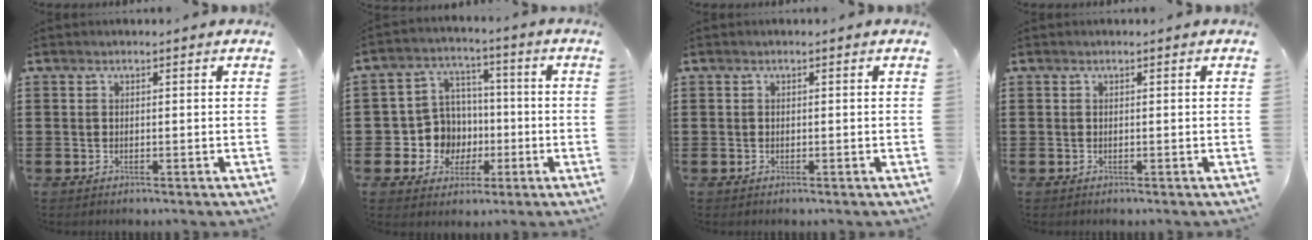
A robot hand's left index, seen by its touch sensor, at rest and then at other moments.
{"total": 8.7, "force": [-1.0, 8.3, 2.4], "torque": [-0.080, 0.011, -0.011]}
{"total": 0.0}
{"total": 0.0}